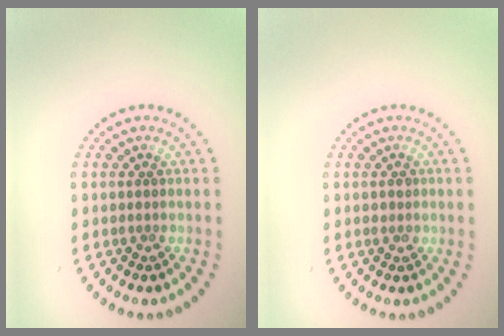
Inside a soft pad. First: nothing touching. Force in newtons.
{"total": 0.8, "press": 0.7, "slide": 0.3}